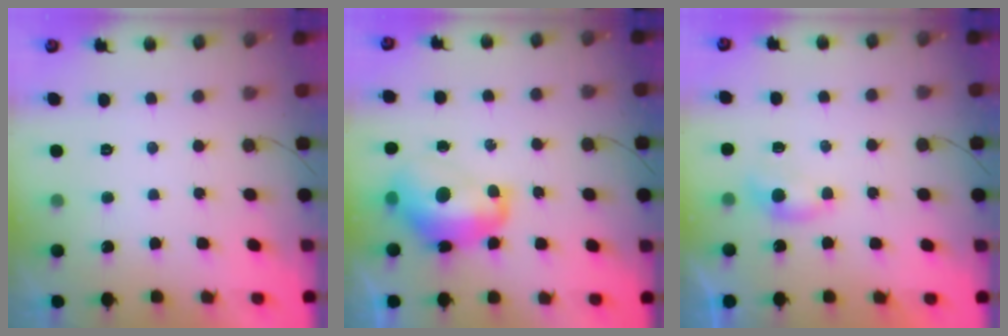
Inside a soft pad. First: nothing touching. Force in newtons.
{"total": 12.9, "press": 12.8, "slide": 1.6}
{"total": 4.6, "press": 4.6, "slide": 0.5}